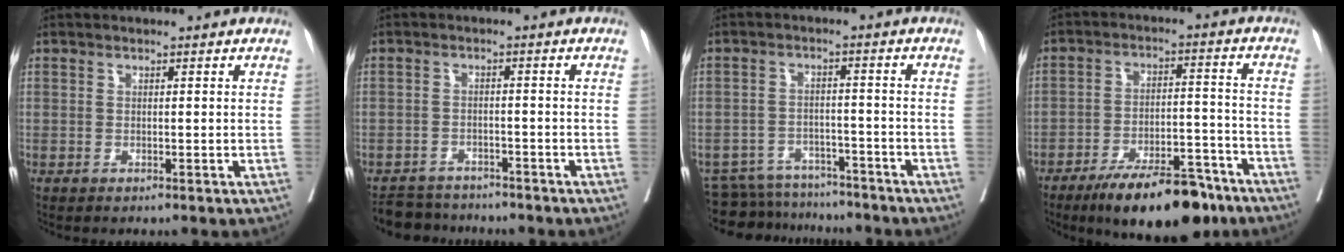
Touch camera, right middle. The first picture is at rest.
{"total": 5.7, "force": [-5.6, 1.3, 0.3], "torque": [0.001, 0.000, -0.087]}
{"total": 10.2, "force": [-9.8, 2.6, 1.0], "torque": [-0.018, 0.008, -0.142]}
{"total": 14.2, "force": [-10.6, 3.8, 8.7], "torque": [-0.117, 0.011, -0.168]}